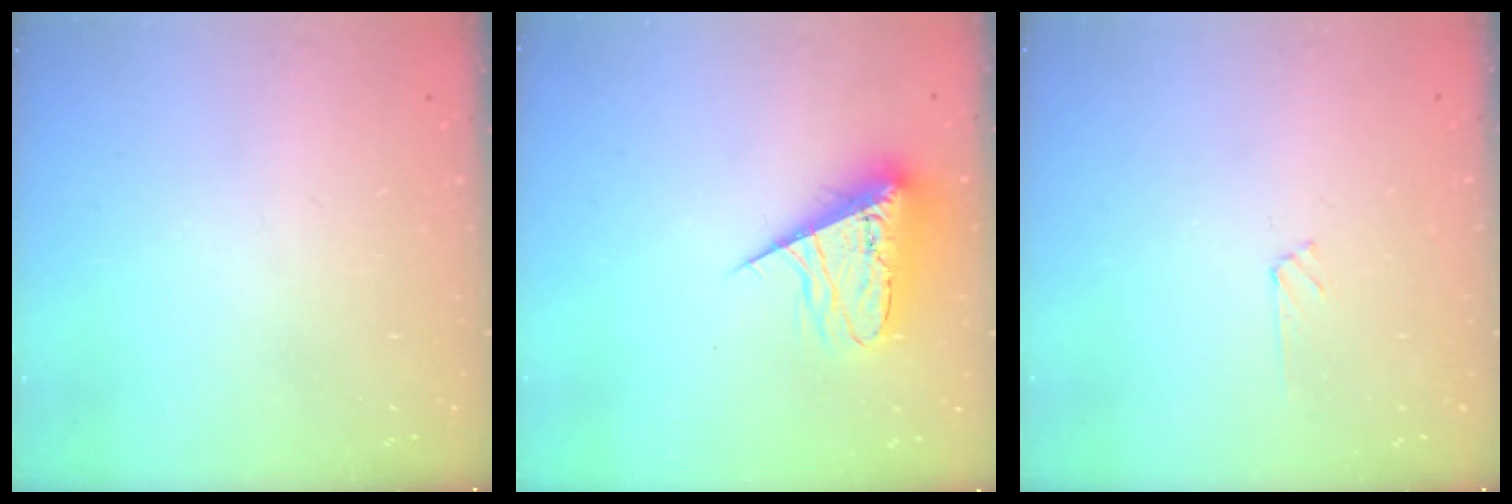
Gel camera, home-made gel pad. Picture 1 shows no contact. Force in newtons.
{"total": 9.3, "press": 9.3, "slide": 0.7}
{"total": 1.8, "press": 1.8, "slide": 0.3}